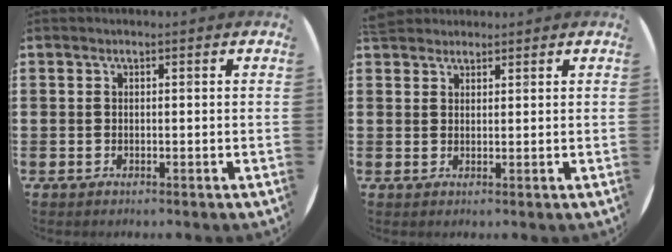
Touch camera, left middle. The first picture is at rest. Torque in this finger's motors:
{"motor_torque": [0.98, -1.15, 0.00, 0.00]}